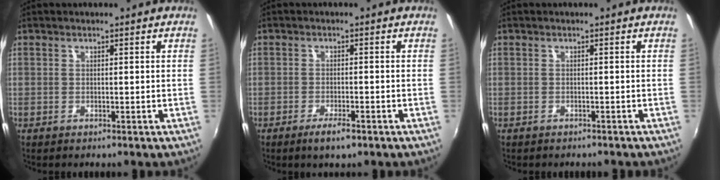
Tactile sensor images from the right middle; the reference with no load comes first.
{"total": 3.6, "force": [-2.4, 0.9, 2.5], "torque": [-0.060, -0.009, -0.045]}
{"total": 1.7, "force": [-1.5, 0.6, 0.4], "torque": [-0.013, -0.010, -0.020]}